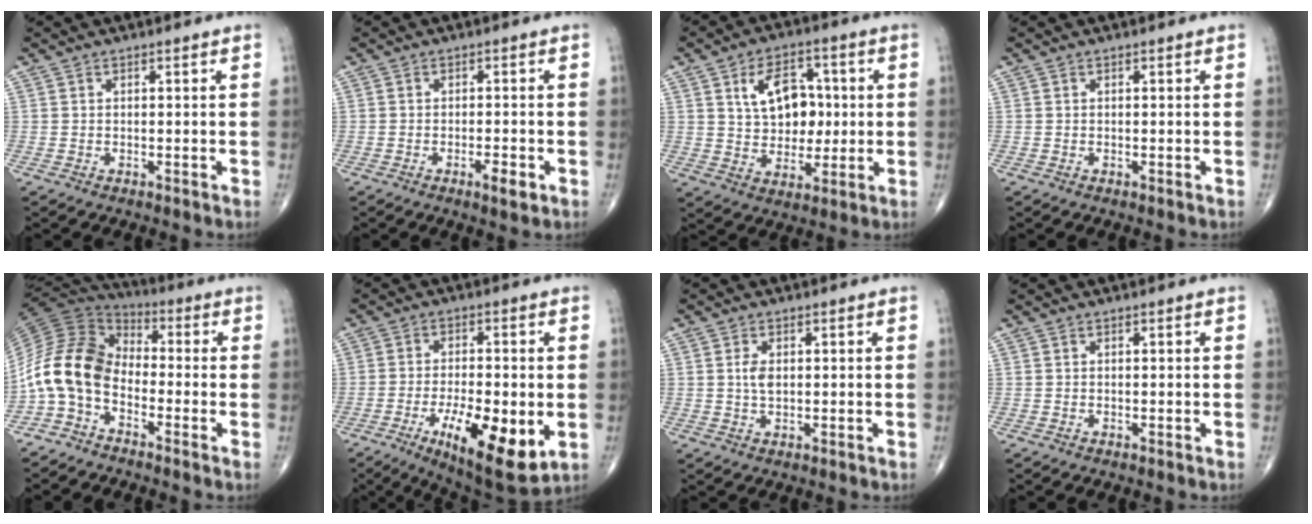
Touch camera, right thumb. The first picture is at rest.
{"total": 3.0, "force": [-1.4, 0.8, 2.5], "torque": [-0.043, -0.001, -0.024]}
{"total": 11.7, "force": [2.3, 8.2, 8.1], "torque": [-0.089, 0.001, 0.041]}
{"total": 0.0}
{"total": 12.7, "force": [-4.2, 8.2, 8.7], "torque": [-0.173, 0.064, -0.103]}
{"total": 15.8, "force": [-4.7, 5.3, 14.1], "torque": [-0.224, -0.009, -0.064]}
{"total": 2.9, "force": [0.5, 1.6, 2.3], "torque": [-0.044, -0.001, 0.010]}
{"total": 0.0}